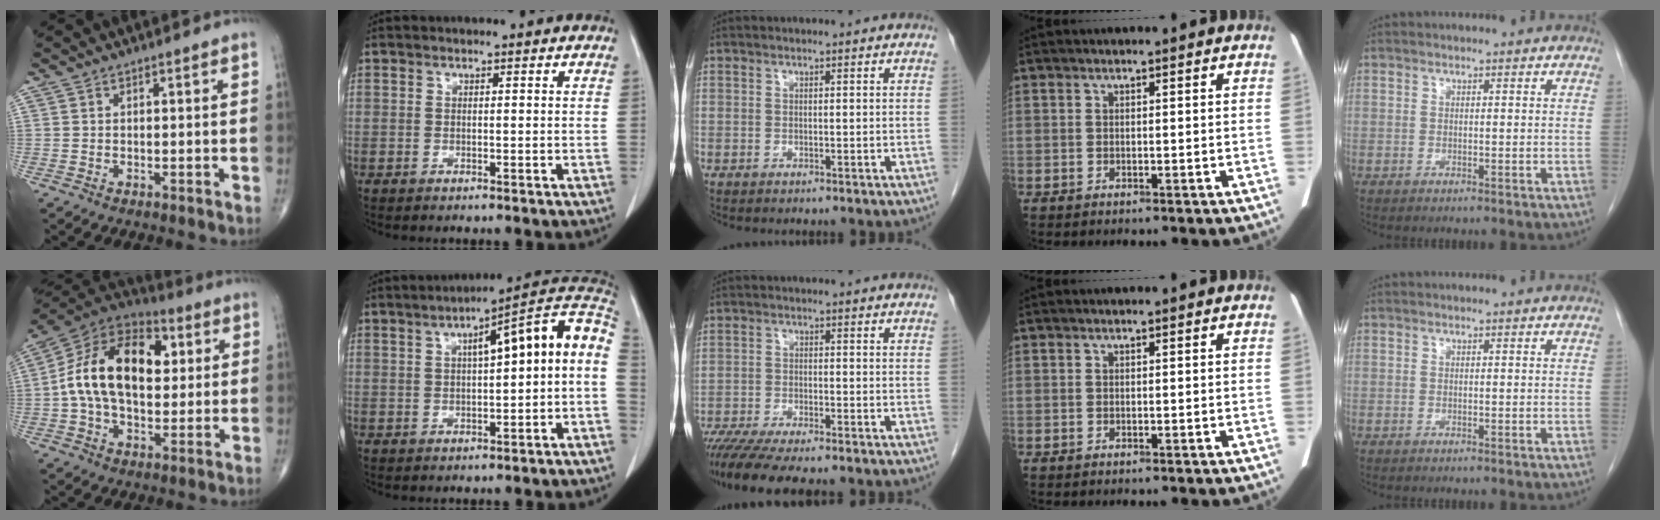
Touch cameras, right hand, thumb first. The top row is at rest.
{"thumb": {"total": 20.4, "force": [2.3, 12.6, 15.8], "torque": [-0.254, 0.022, 0.031]}, "index": {"total": 12.2, "force": [1.5, 1.4, 12.0], "torque": [-0.164, 0.043, 0.016]}, "middle": {"total": 11.6, "force": [-9.7, 1.4, 6.1], "torque": [-0.090, -0.018, -0.150]}}